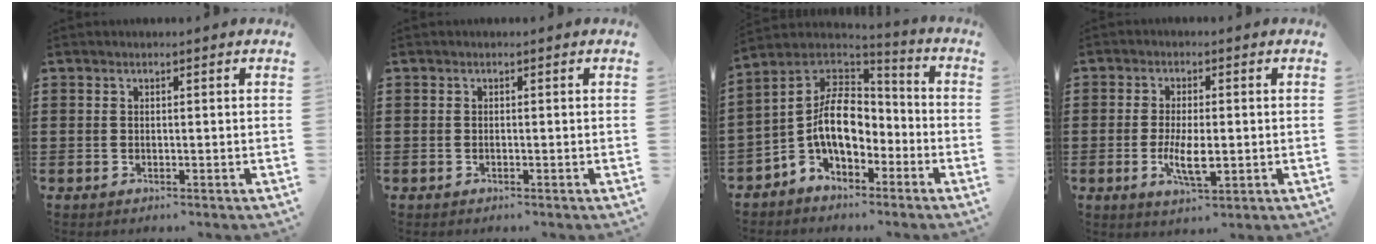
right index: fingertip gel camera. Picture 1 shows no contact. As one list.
[{"total": 0.0}, {"total": 10.2, "force": [-2.3, 6.2, 7.8], "torque": [-0.180, -0.001, -0.050]}, {"total": 6.0, "force": [-0.9, 2.1, 5.5], "torque": [-0.099, -0.006, -0.020]}]